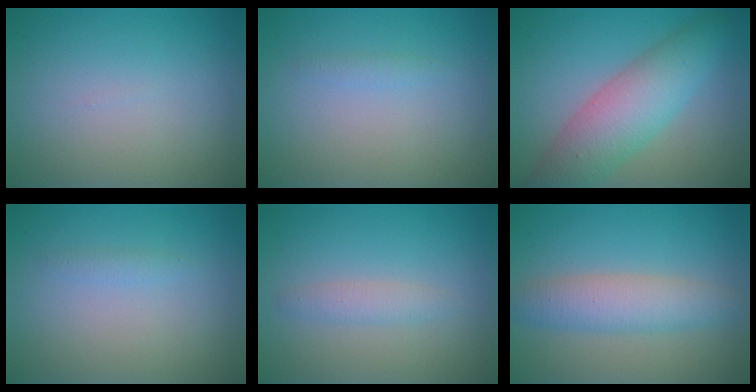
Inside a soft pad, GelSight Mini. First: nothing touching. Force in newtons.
{"total": 0.7, "press": 0.7, "slide": 0.0}
{"total": 6.5, "press": 6.5, "slide": 0.2}
{"total": 0.7, "press": 0.7, "slide": 0.0}
{"total": 1.5, "press": 1.5, "slide": 0.0}
{"total": 4.0, "press": 4.0, "slide": 0.0}